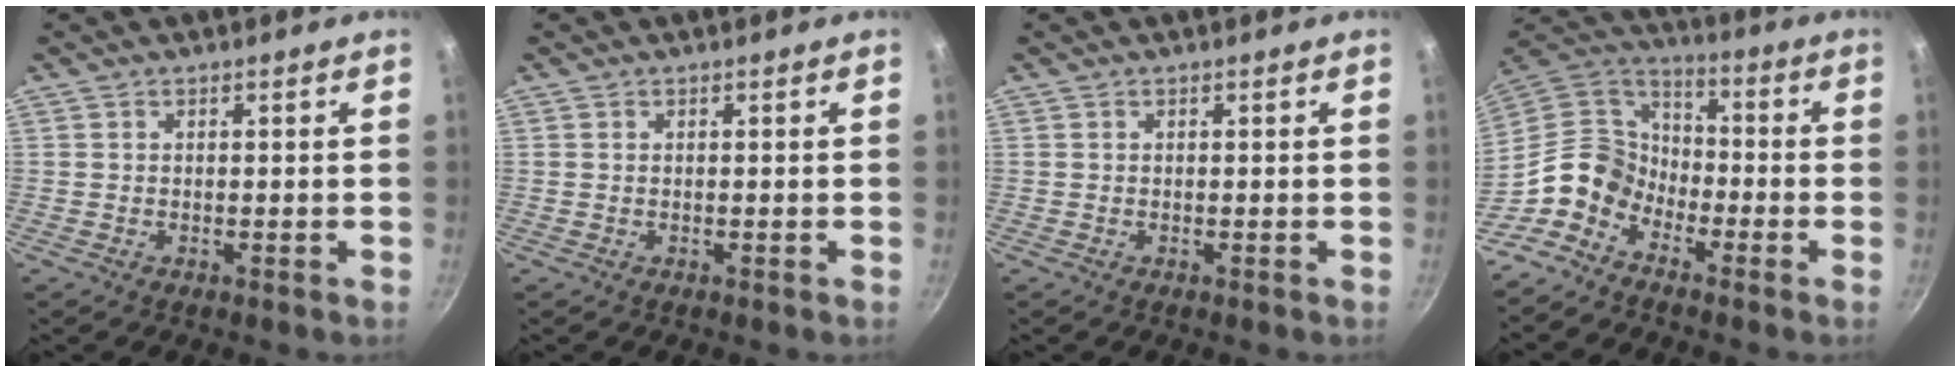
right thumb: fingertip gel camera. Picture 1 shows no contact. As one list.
[{"total": 0.0}, {"total": 0.0}, {"total": 10.8, "force": [-6.1, 7.8, 4.4], "torque": [-0.044, 0.061, -0.147]}]